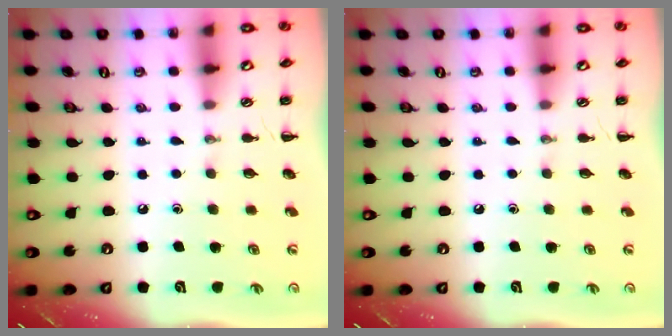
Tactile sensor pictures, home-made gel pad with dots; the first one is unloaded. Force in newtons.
{"total": 0.0}